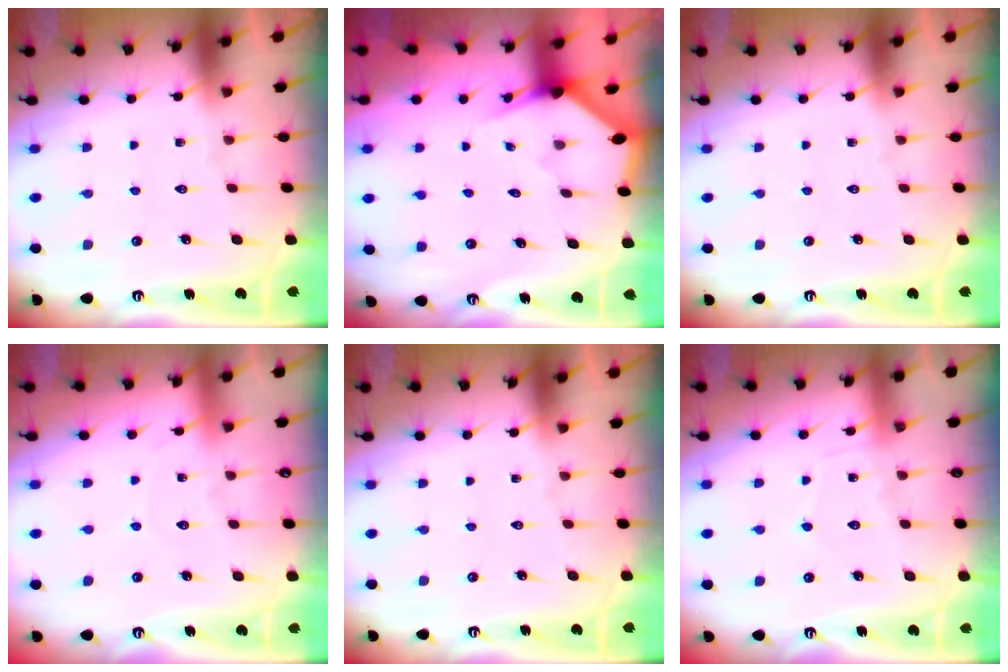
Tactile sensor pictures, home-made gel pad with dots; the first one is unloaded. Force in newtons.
{"total": 2.3, "press": 2.3, "slide": 0.1}
{"total": 0.0}
{"total": 2.7, "press": 2.7, "slide": 0.3}
{"total": 0.0}
{"total": 6.1, "press": 6.1, "slide": 0.6}